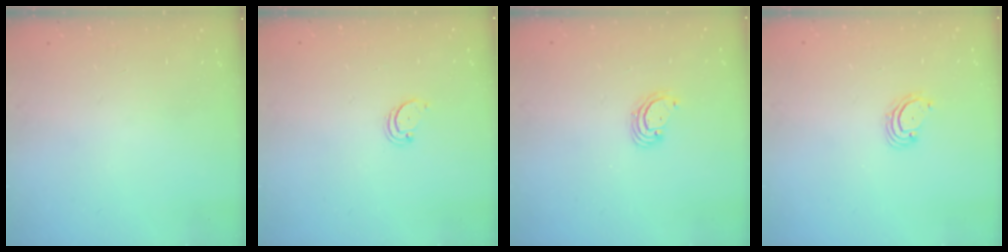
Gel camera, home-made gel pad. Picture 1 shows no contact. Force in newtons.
{"total": 2.0, "press": 2.0, "slide": 0.2}
{"total": 3.5, "press": 3.5, "slide": 0.1}
{"total": 2.7, "press": 2.7, "slide": 0.3}